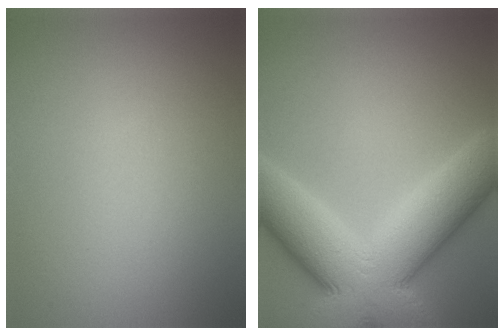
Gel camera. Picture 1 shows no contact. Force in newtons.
{"total": 13.2, "press": 13.2, "slide": 0.6}